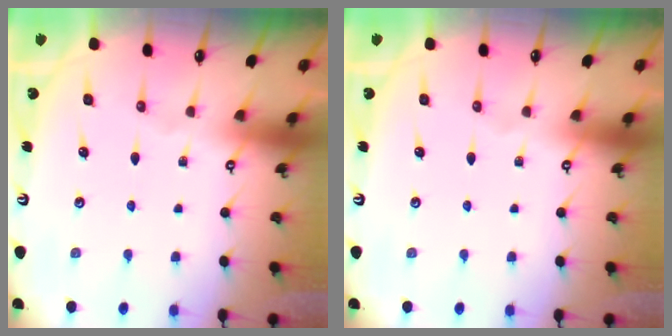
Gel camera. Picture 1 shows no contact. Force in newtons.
{"total": 0.0}